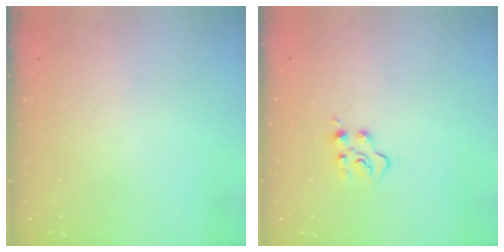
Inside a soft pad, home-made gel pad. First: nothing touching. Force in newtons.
{"total": 4.8, "press": 4.8, "slide": 0.4}